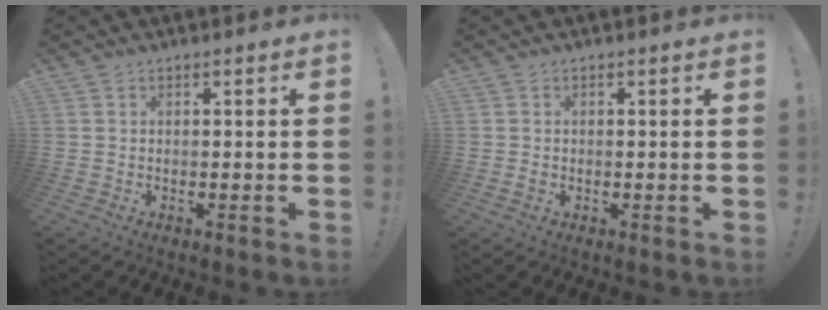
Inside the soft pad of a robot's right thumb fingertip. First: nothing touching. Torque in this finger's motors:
{"motor_torque": [0.40, 0.20, 0.08, -0.45, -0.04]}